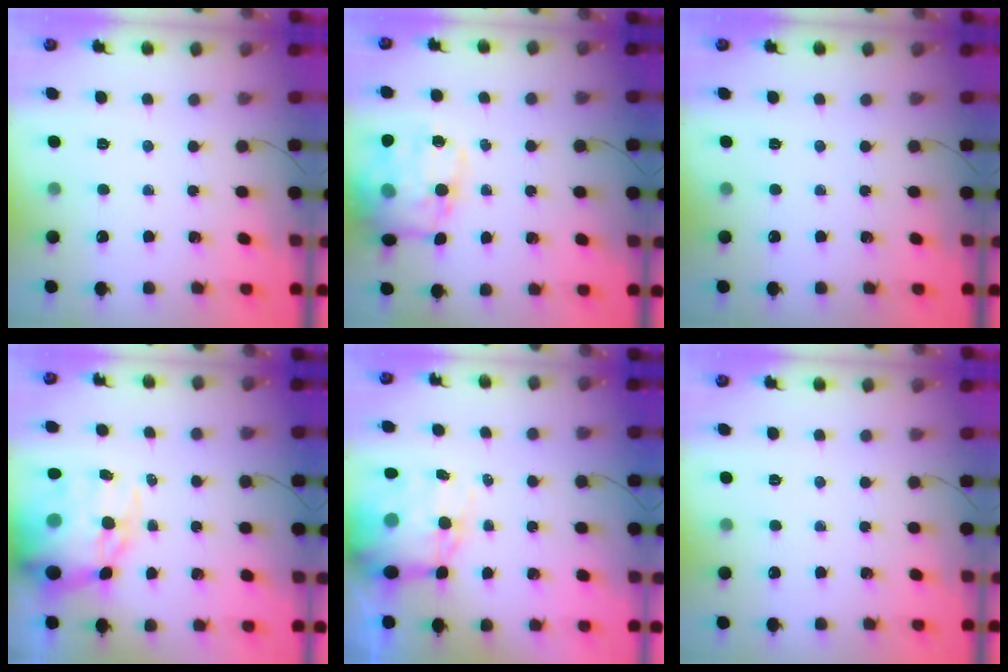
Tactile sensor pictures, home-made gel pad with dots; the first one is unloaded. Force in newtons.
{"total": 17.2, "press": 17.0, "slide": 2.7}
{"total": 0.0}
{"total": 21.4, "press": 20.9, "slide": 4.6}
{"total": 14.3, "press": 13.8, "slide": 3.7}
{"total": 0.0}